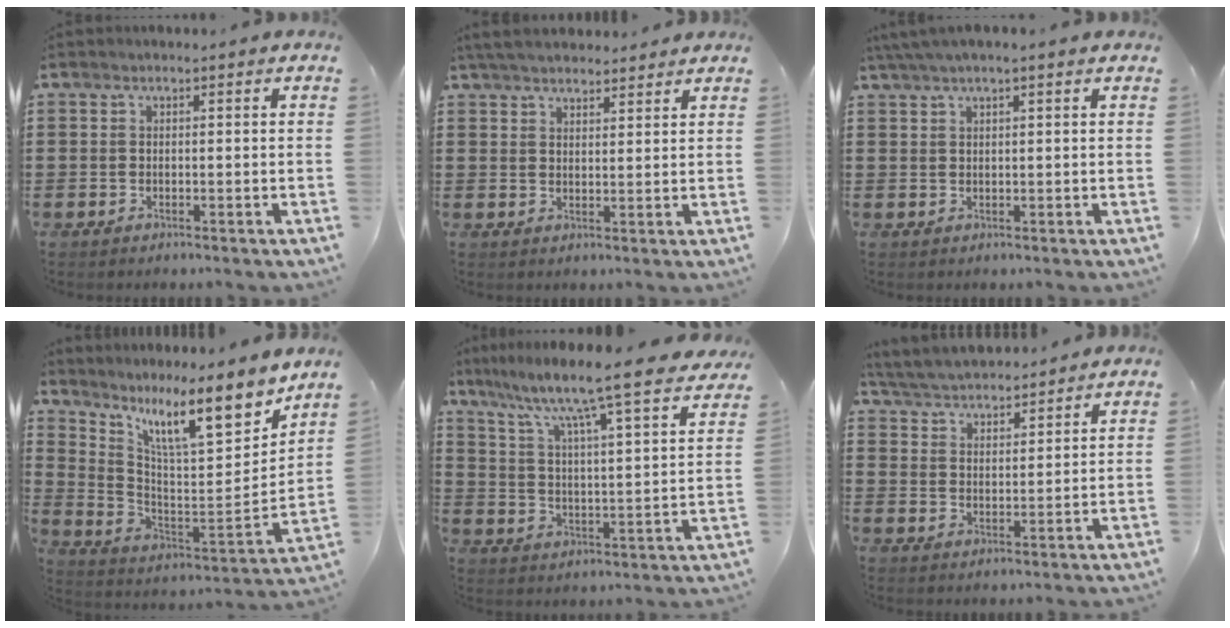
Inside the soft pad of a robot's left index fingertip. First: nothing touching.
{"total": 4.1, "force": [3.8, 0.6, 1.1], "torque": [-0.031, -0.005, 0.073]}
{"total": 2.4, "force": [1.7, 0.3, 1.7], "torque": [-0.036, 0.002, 0.031]}
{"total": 13.1, "force": [8.3, 2.7, 9.8], "torque": [-0.188, -0.046, 0.136]}
{"total": 8.2, "force": [6.8, -1.0, 4.4], "torque": [-0.103, -0.065, 0.102]}
{"total": 4.5, "force": [4.4, 0.6, 0.3], "torque": [-0.026, -0.022, 0.079]}